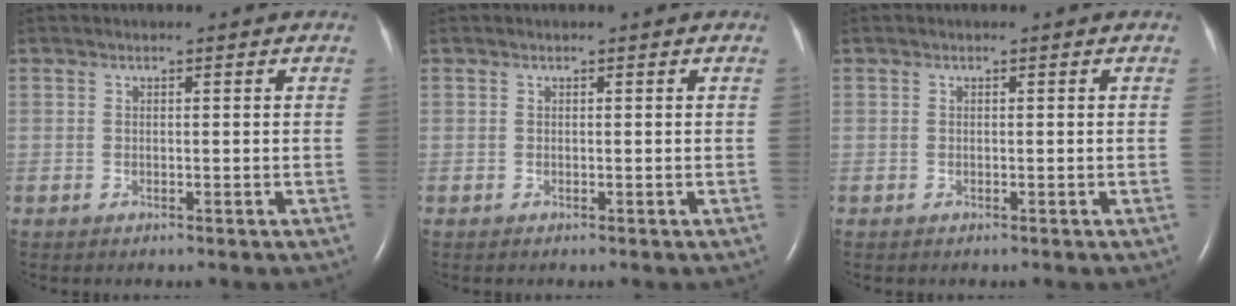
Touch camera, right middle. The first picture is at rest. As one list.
[{"total": 0.0}, {"total": 0.0}]